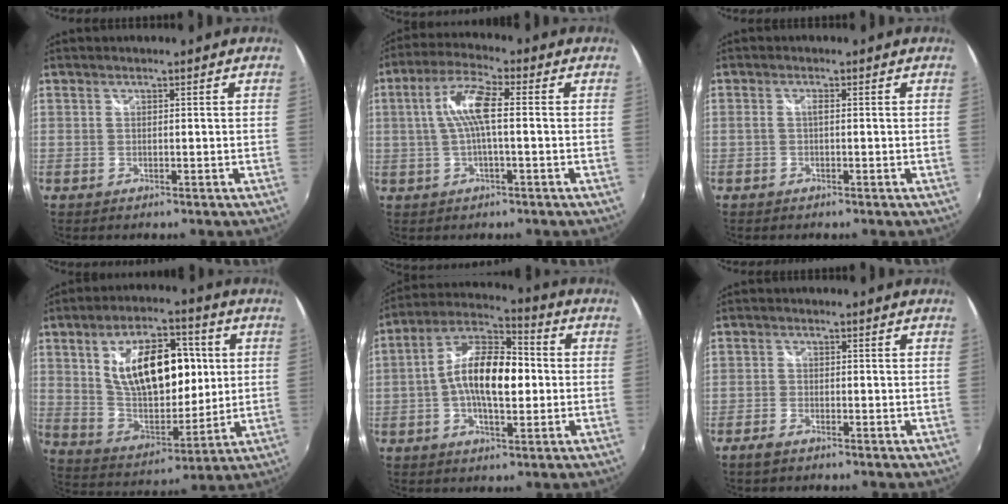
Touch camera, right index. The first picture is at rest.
{"total": 7.6, "force": [0.2, 1.5, 7.5], "torque": [-0.153, 0.011, 0.006]}
{"total": 1.0, "force": [-0.1, 0.1, 1.0], "torque": [-0.019, 0.003, -0.004]}
{"total": 18.4, "force": [4.2, 9.5, 15.2], "torque": [-0.260, 0.010, 0.087]}
{"total": 13.2, "force": [-0.9, 5.8, 11.9], "torque": [-0.224, 0.017, -0.024]}
{"total": 2.4, "force": [-2.0, 0.8, 1.2], "torque": [-0.037, -0.004, -0.041]}